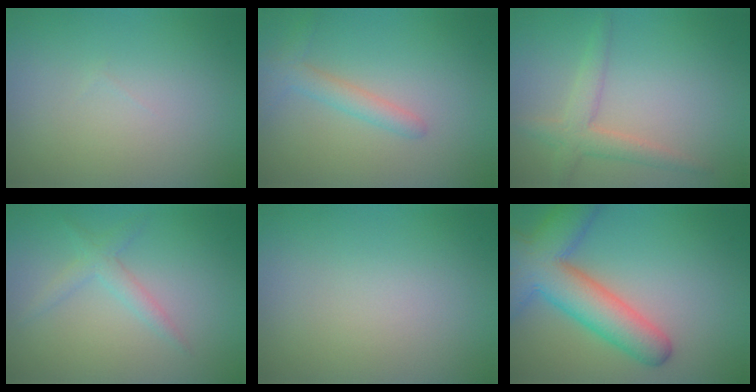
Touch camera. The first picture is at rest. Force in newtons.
{"total": 2.1, "press": 2.1, "slide": 0.1}
{"total": 2.8, "press": 2.8, "slide": 0.2}
{"total": 1.9, "press": 1.9, "slide": 0.0}
{"total": 0.0}
{"total": 8.4, "press": 8.4, "slide": 0.4}